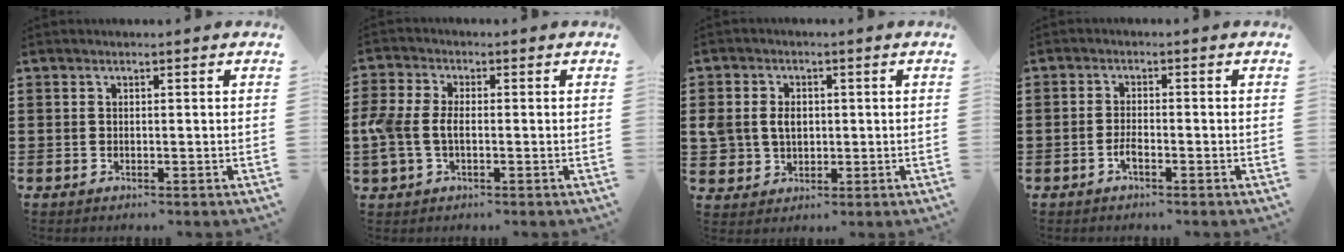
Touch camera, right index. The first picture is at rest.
{"total": 4.5, "force": [-0.8, 2.7, 3.4], "torque": [-0.101, -0.007, -0.025]}
{"total": 4.4, "force": [0.3, 3.6, 2.4], "torque": [-0.073, 0.007, -0.002]}
{"total": 2.0, "force": [-1.2, 0.5, 1.5], "torque": [-0.037, -0.003, -0.024]}